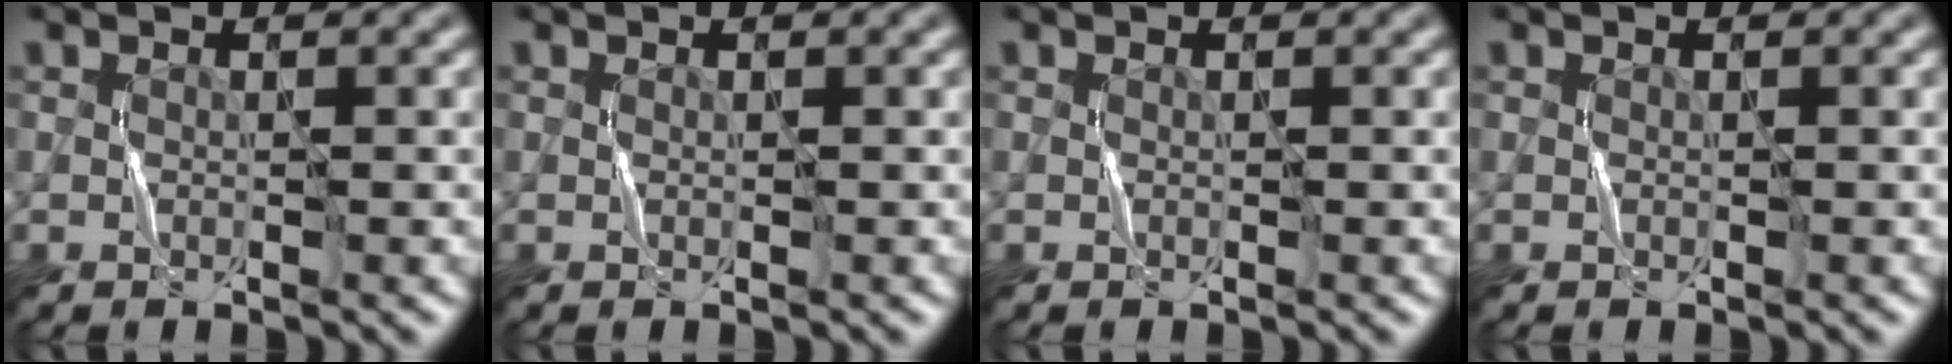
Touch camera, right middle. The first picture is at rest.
{"total": 0.0}
{"total": 0.0}
{"total": 0.0}